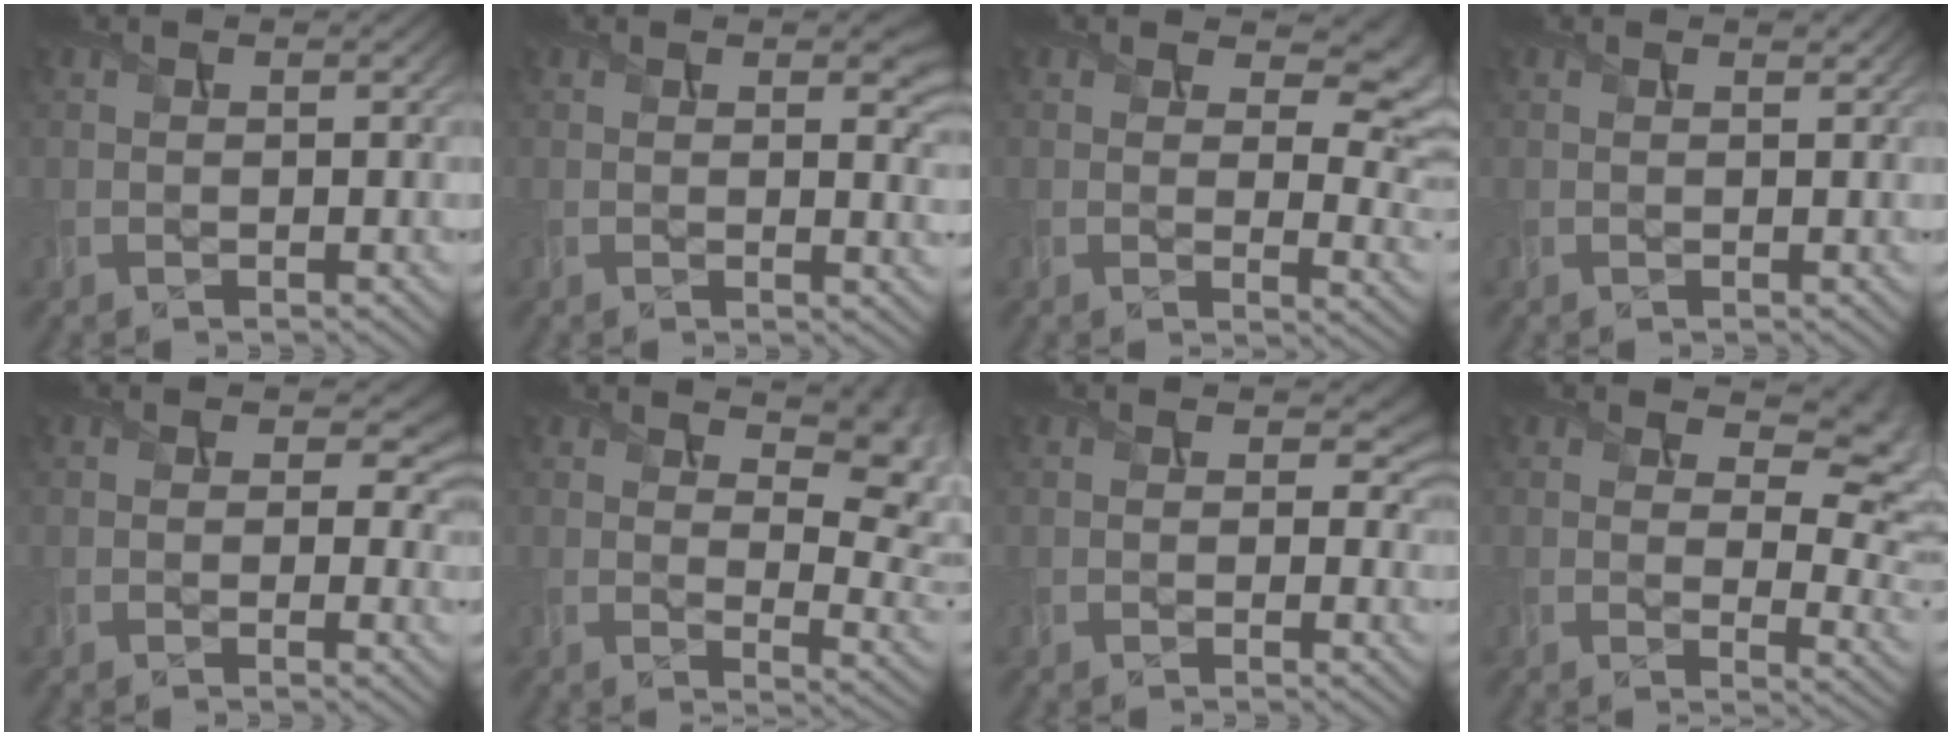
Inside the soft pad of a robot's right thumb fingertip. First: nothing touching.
{"total": 4.5, "force": [1.3, 1.8, 3.9], "torque": [-0.061, -0.008, 0.024]}
{"total": 9.0, "force": [4.2, 4.9, 6.2], "torque": [-0.091, -0.013, 0.071]}
{"total": 0.6, "force": [0.6, 0.2, 0.3], "torque": [-0.006, 0.001, 0.009]}
{"total": 5.1, "force": [1.2, 3.7, 3.3], "torque": [-0.051, -0.014, 0.014]}
{"total": 11.9, "force": [6.4, 5.3, 8.5], "torque": [-0.130, -0.002, 0.107]}
{"total": 3.9, "force": [1.3, 2.8, 2.5], "torque": [-0.038, -0.008, 0.014]}
{"total": 11.1, "force": [5.0, 6.3, 7.7], "torque": [-0.112, -0.016, 0.089]}